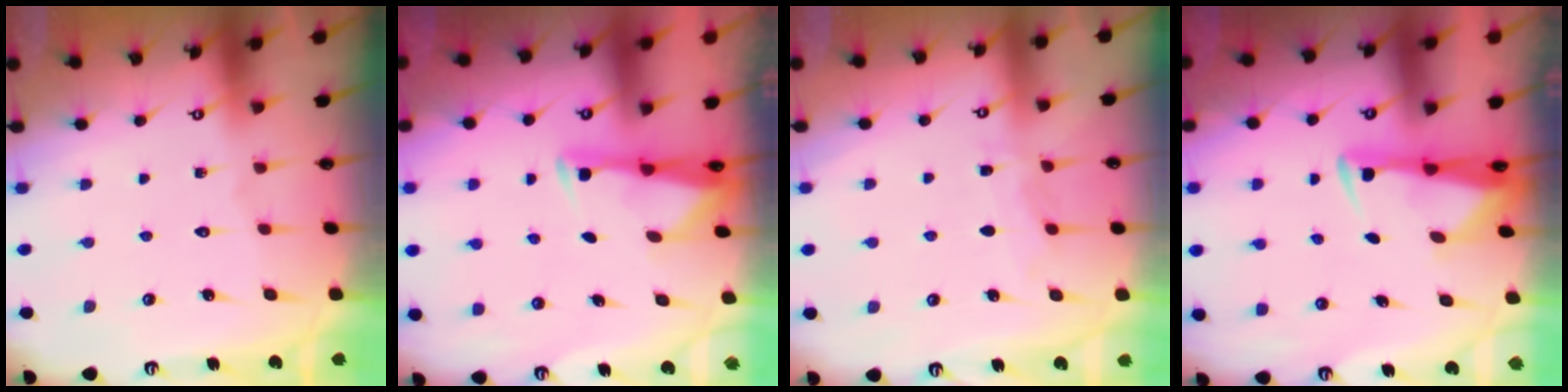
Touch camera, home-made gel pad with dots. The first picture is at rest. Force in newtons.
{"total": 2.9, "press": 2.9, "slide": 0.4}
{"total": 5.3, "press": 5.2, "slide": 0.4}
{"total": 3.1, "press": 2.9, "slide": 0.9}